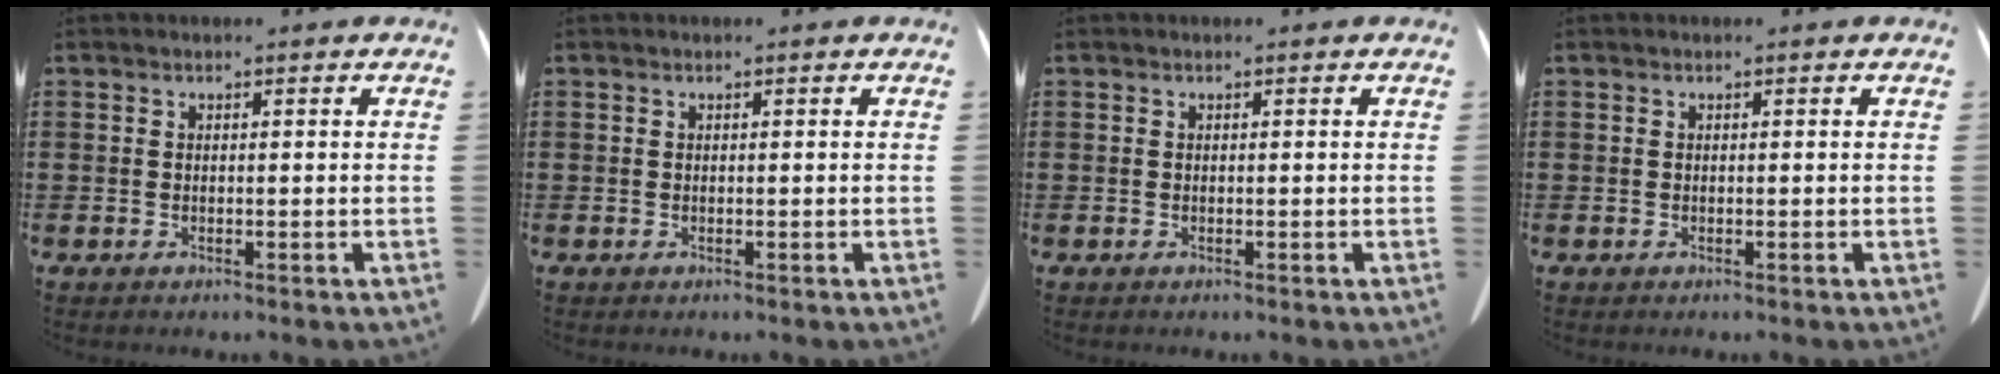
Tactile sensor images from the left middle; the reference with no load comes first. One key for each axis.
{"total": 0.0}
{"total": 0.0}
{"total": 0.0}